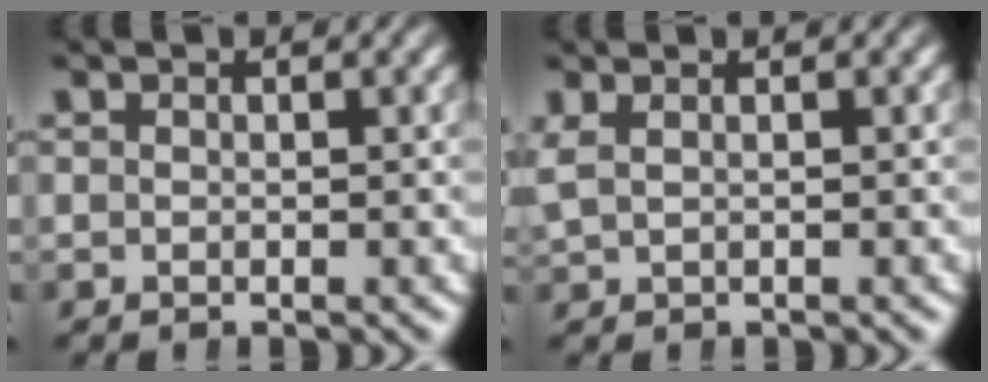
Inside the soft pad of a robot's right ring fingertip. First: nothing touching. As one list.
[{"total": 1.0, "force": [0.7, -0.1, 0.8], "torque": [-0.021, 0.003, 0.023]}]